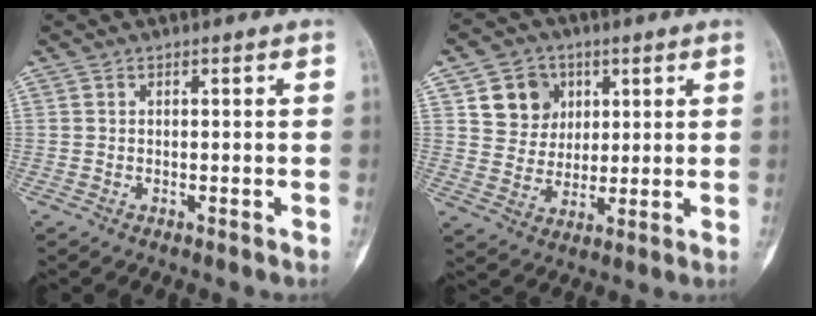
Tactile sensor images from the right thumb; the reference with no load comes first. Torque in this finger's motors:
{"motor_torque": [0.98, 0.94, 0.14, -0.06, 0.00]}